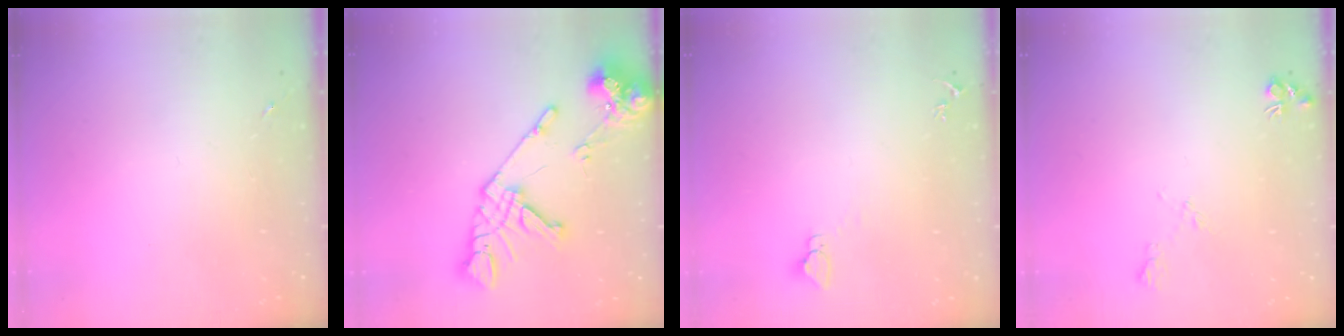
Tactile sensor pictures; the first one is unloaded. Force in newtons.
{"total": 17.0, "press": 16.9, "slide": 2.2}
{"total": 2.9, "press": 2.9, "slide": 0.1}
{"total": 5.8, "press": 5.8, "slide": 0.8}